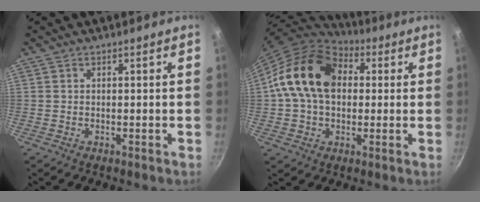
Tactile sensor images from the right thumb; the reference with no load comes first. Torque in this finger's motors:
{"motor_torque": [1.95, 3.06, 0.82, -0.65, 0.22]}